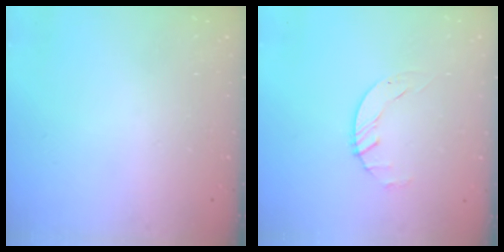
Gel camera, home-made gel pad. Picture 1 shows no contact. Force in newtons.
{"total": 1.4, "press": 1.4, "slide": 0.2}